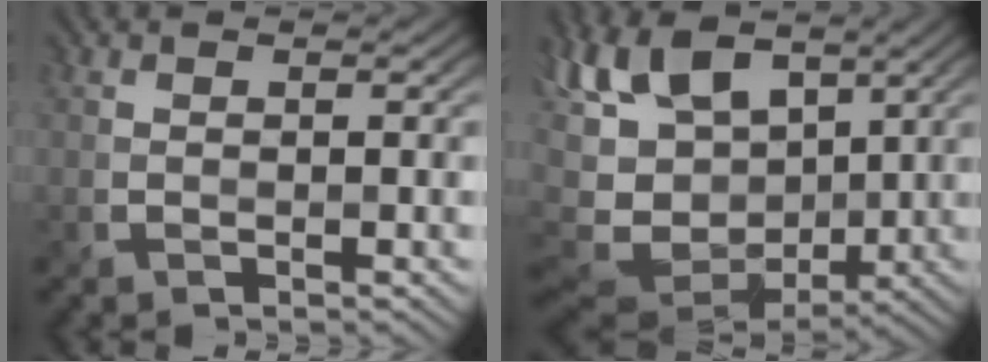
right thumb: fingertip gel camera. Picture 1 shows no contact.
{"total": 14.4, "force": [1.6, 8.7, 11.4], "torque": [-0.259, -0.010, 0.036]}